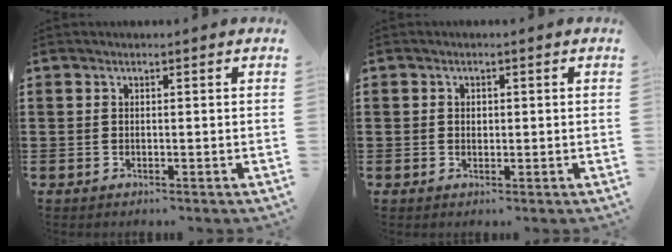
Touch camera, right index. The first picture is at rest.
{"total": 0.9, "force": [0.3, 0.7, 0.5], "torque": [-0.012, 0.005, 0.005]}